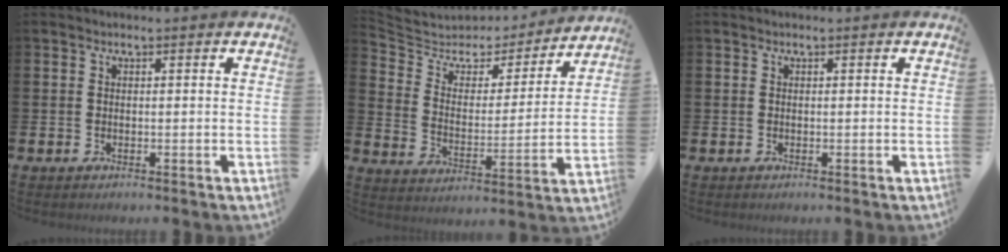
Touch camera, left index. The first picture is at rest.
{"total": 5.5, "force": [4.5, 3.0, 0.9], "torque": [-0.056, -0.036, 0.073]}
{"total": 0.0}